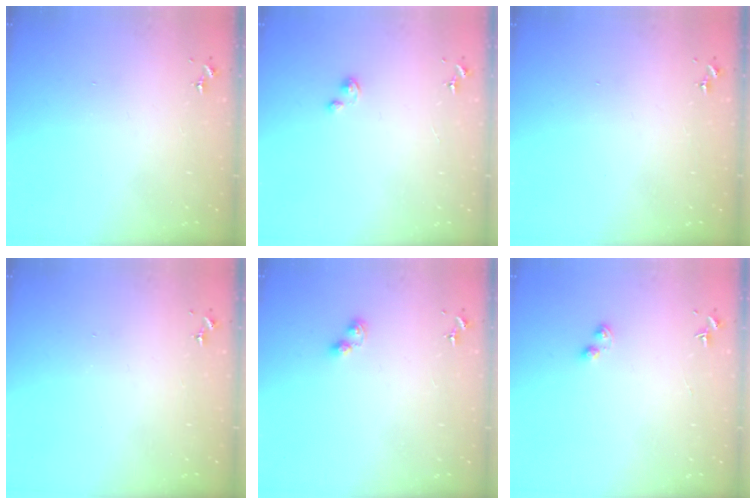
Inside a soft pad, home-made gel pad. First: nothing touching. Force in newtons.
{"total": 1.9, "press": 1.9, "slide": 0.2}
{"total": 0.0}
{"total": 0.0}
{"total": 4.6, "press": 4.6, "slide": 0.6}
{"total": 3.2, "press": 3.1, "slide": 0.5}